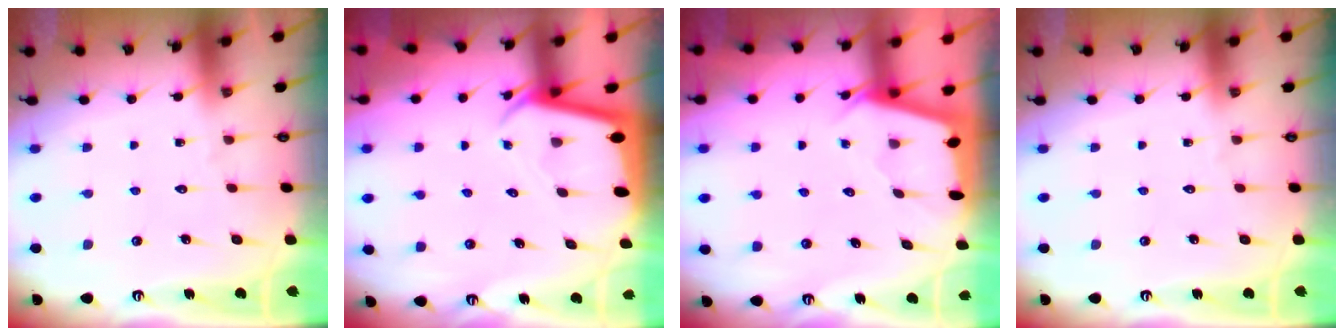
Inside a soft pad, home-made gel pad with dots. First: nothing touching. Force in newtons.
{"total": 2.3, "press": 2.3, "slide": 0.2}
{"total": 2.0, "press": 2.0, "slide": 0.3}
{"total": 0.0}